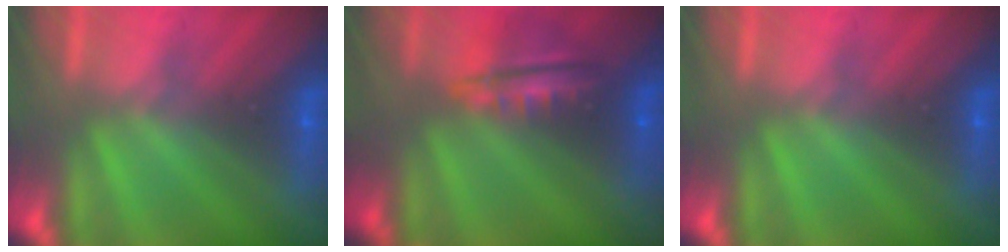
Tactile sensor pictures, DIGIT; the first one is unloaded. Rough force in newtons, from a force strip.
{"total": 7.9}
{"total": 0.0}